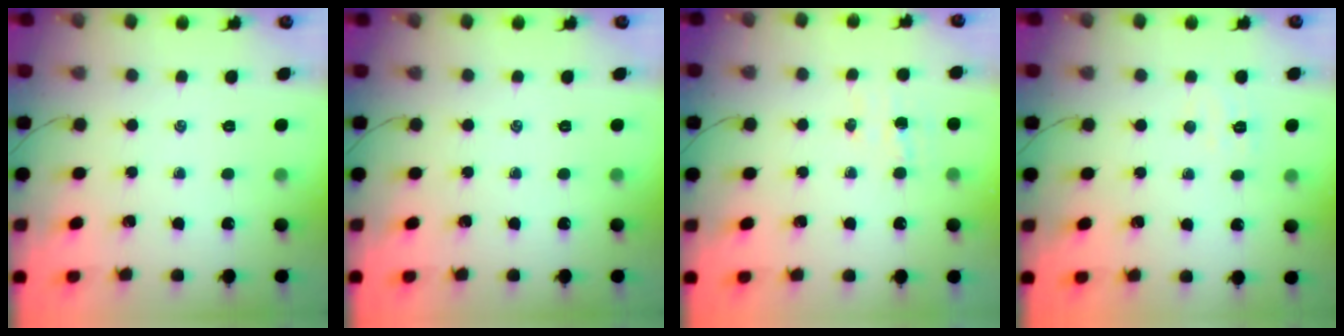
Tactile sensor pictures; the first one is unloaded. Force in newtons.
{"total": 0.0}
{"total": 4.5, "press": 4.4, "slide": 0.8}
{"total": 4.2, "press": 4.1, "slide": 1.2}